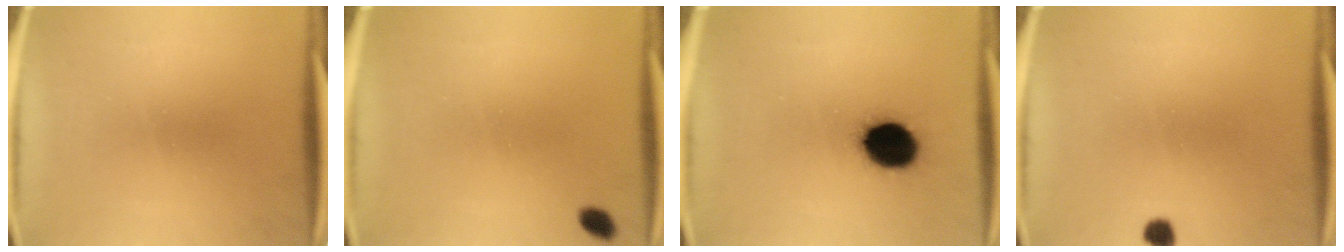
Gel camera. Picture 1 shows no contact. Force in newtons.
{"total": 1.8}
{"total": 14.3}
{"total": 2.0}